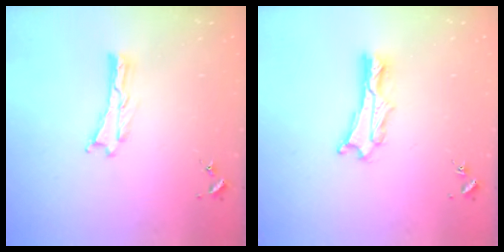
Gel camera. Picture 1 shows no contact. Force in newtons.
{"total": 2.0, "press": 2.0, "slide": 0.2}